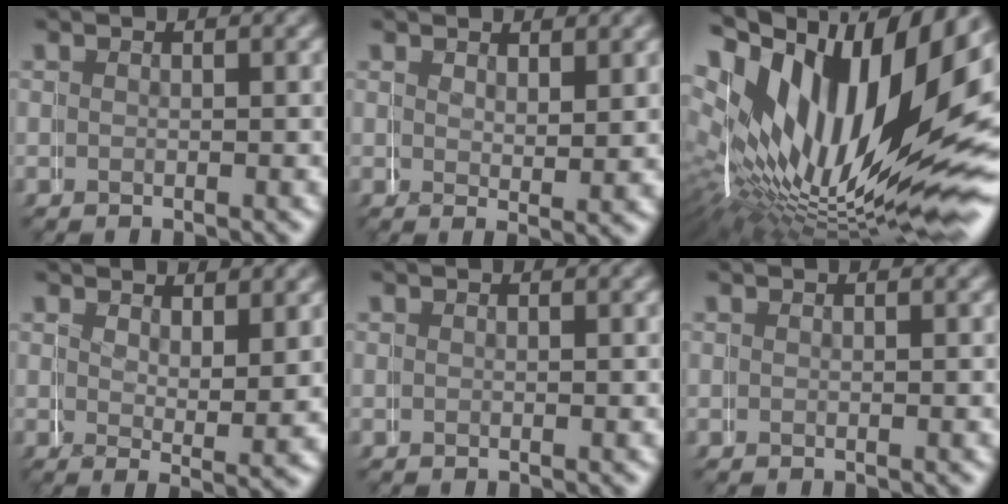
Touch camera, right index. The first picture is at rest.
{"total": 1.7, "force": [1.2, 0.5, 1.0], "torque": [-0.018, -0.014, 0.024]}
{"total": 21.2, "force": [-0.5, 13.1, 16.7], "torque": [-0.274, -0.006, -0.007]}
{"total": 3.1, "force": [1.2, 1.1, 2.6], "torque": [-0.045, -0.022, 0.024]}
{"total": 0.0}
{"total": 0.0}